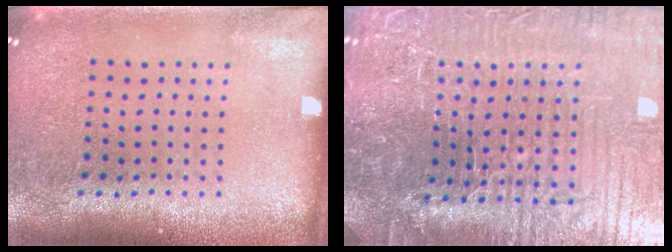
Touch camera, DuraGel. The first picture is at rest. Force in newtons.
{"total": 6.7, "press": 6.1, "slide": 2.9}